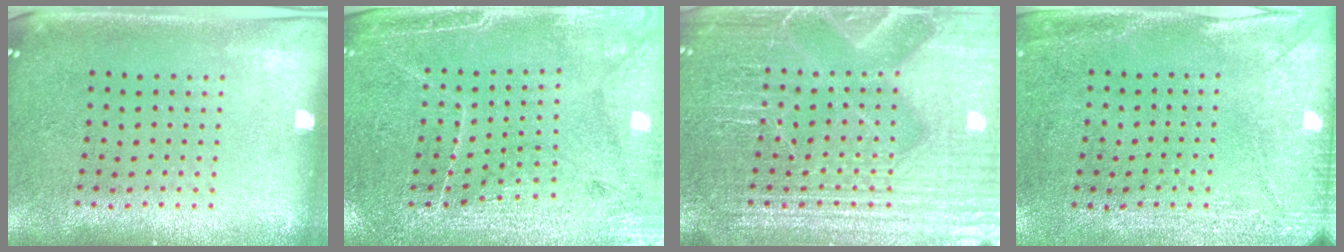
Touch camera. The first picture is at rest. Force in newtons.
{"total": 3.1, "press": 3.0, "slide": 0.7}
{"total": 7.6, "press": 7.5, "slide": 1.0}
{"total": 2.9, "press": 2.3, "slide": 1.8}